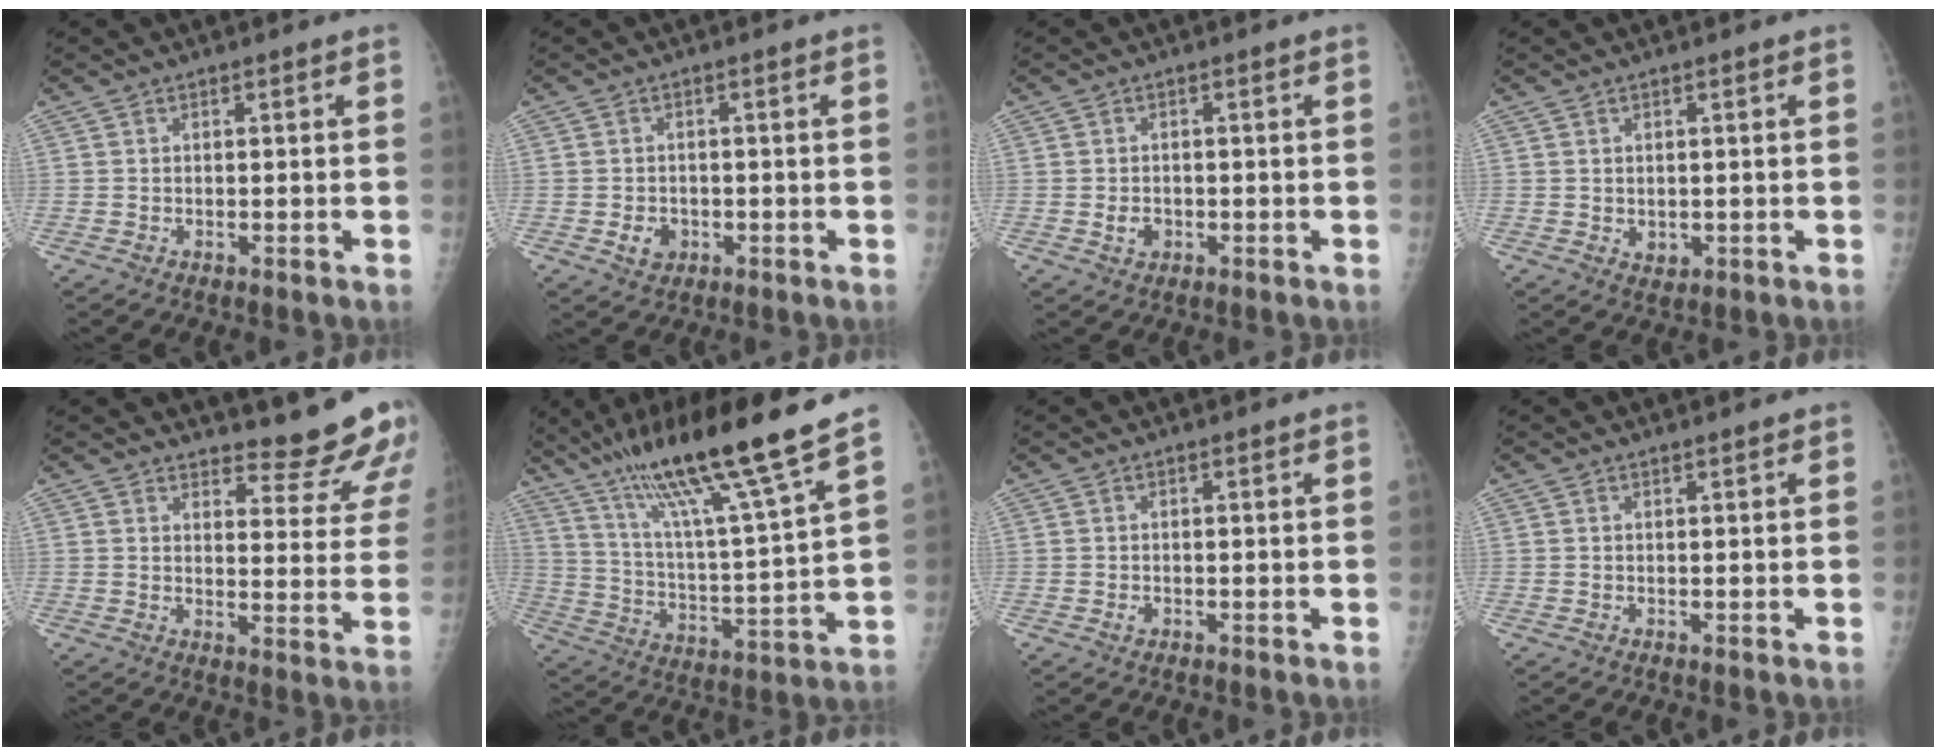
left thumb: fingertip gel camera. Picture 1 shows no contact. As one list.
[{"total": 3.2, "force": [-1.0, 2.6, 1.6], "torque": [-0.015, 0.003, -0.009]}, {"total": 2.5, "force": [-0.6, 1.9, 1.4], "torque": [-0.017, 0.003, -0.006]}, {"total": 2.1, "force": [0.0, 1.5, 1.4], "torque": [-0.014, -0.004, 0.007]}, {"total": 12.3, "force": [11.8, 2.4, 2.3], "torque": [0.007, -0.120, 0.132]}, {"total": 21.4, "force": [15.5, 0.5, 14.8], "torque": [-0.235, -0.058, 0.271]}, {"total": 0.8, "force": [-0.2, 0.6, 0.5], "torque": [-0.005, 0.000, -0.003]}, {"total": 0.6, "force": [0.4, 0.1, 0.3], "torque": [-0.005, -0.001, 0.007]}]